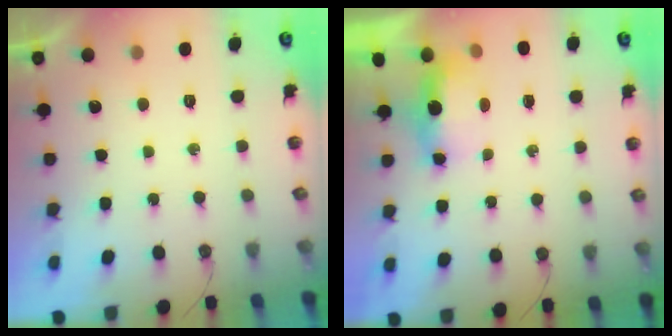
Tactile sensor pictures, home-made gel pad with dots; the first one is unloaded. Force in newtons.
{"total": 5.4, "press": 5.4, "slide": 0.7}